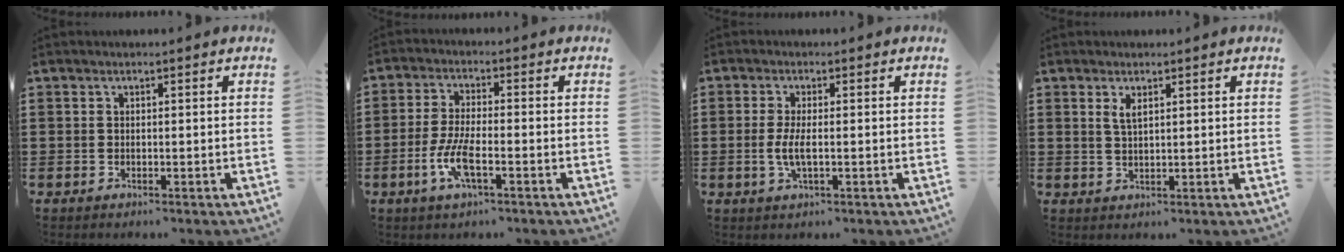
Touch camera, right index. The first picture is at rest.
{"total": 5.9, "force": [-2.3, 1.5, 5.2], "torque": [-0.119, -0.012, -0.048]}
{"total": 3.6, "force": [-0.5, 0.9, 3.5], "torque": [-0.083, -0.006, -0.017]}
{"total": 2.1, "force": [1.1, 0.7, 1.6], "torque": [-0.035, 0.003, 0.019]}